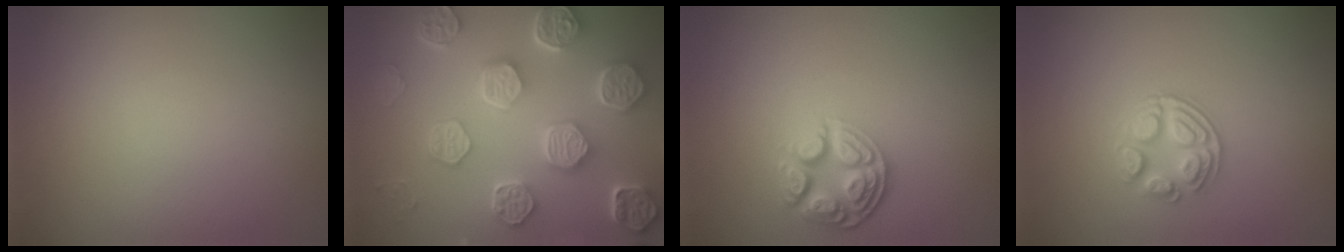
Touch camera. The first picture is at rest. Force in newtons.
{"total": 8.5, "press": 6.5, "slide": 5.5}
{"total": 4.0, "press": 3.2, "slide": 2.4}
{"total": 3.0, "press": 2.6, "slide": 1.5}